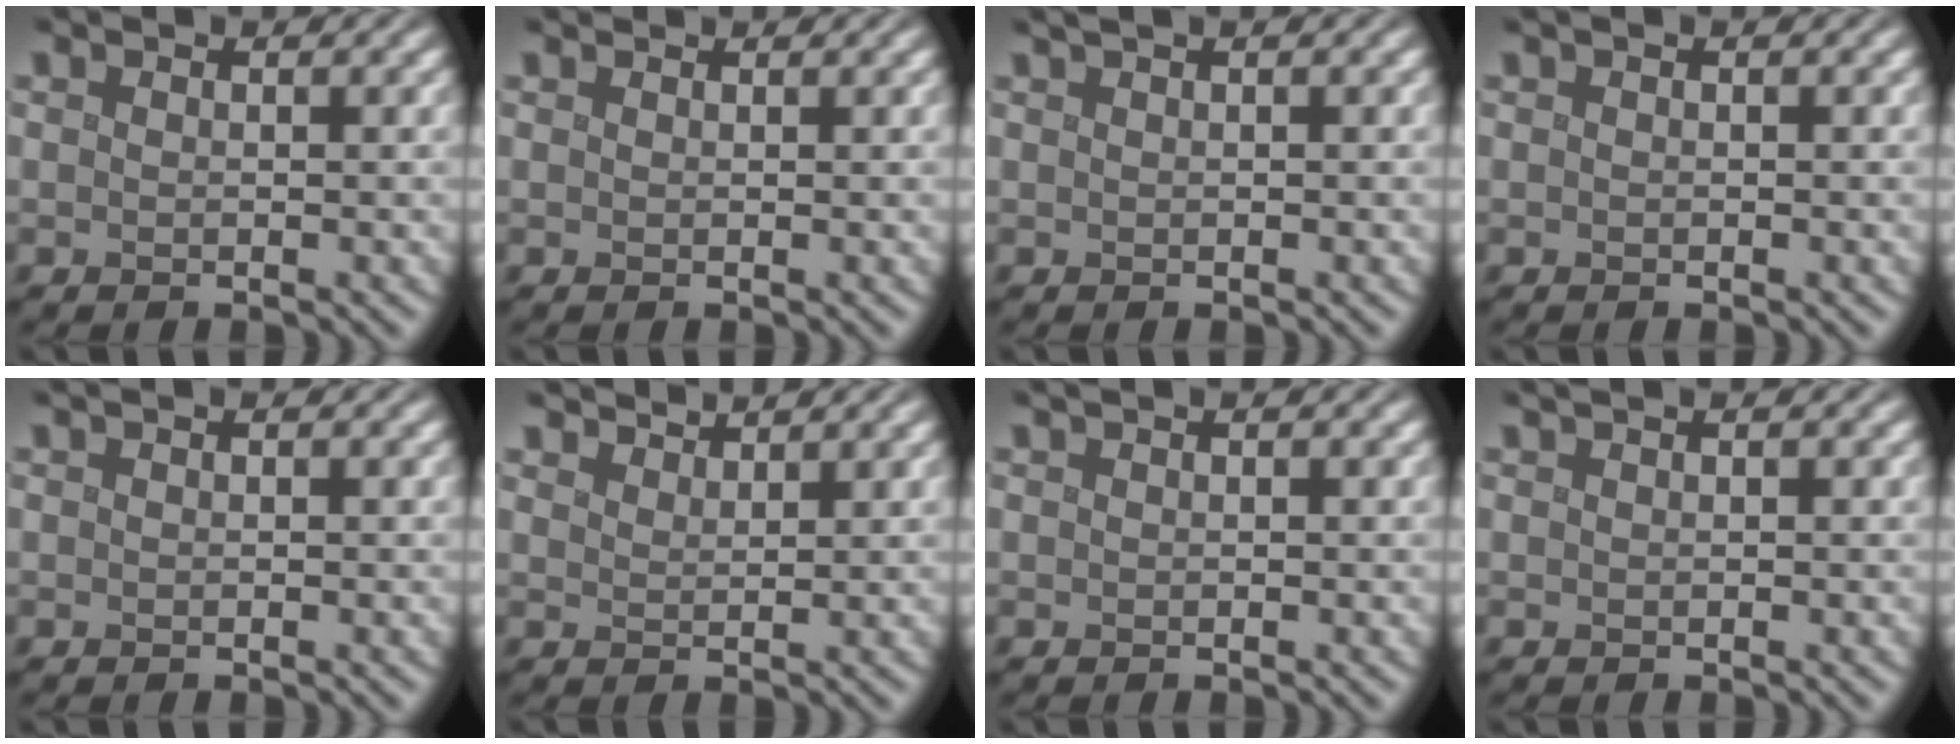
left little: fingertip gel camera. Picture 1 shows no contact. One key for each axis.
{"total": 1.0, "fx": 0.9, "fy": 0.2, "fz": 0.2, "tx": 0.001, "ty": -0.002, "tz": 0.005}
{"total": 2.7, "fx": 1.9, "fy": 1.0, "fz": 1.7, "tx": -0.005, "ty": 0.015, "tz": 0.009}
{"total": 0.8, "fx": 0.4, "fy": 0.4, "fz": 0.5, "tx": -0.001, "ty": 0.000, "tz": -0.001}
{"total": 1.1, "fx": 0.7, "fy": 0.5, "fz": 0.7, "tx": 0.000, "ty": 0.000, "tz": 0.000}
{"total": 3.4, "fx": 3.3, "fy": 0.1, "fz": 0.3, "tx": 0.000, "ty": 0.001, "tz": 0.049}
{"total": 1.4, "fx": 1.0, "fy": 0.6, "fz": 0.8, "tx": -0.001, "ty": 0.001, "tz": 0.001}
{"total": 1.8, "fx": 1.3, "fy": 0.7, "fz": 1.1, "tx": -0.003, "ty": 0.005, "tz": 0.003}